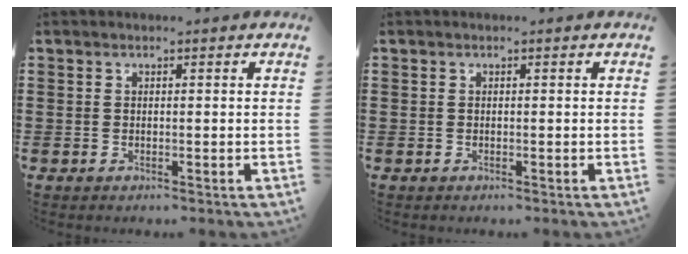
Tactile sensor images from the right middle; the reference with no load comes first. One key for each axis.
{"total": 0.0}